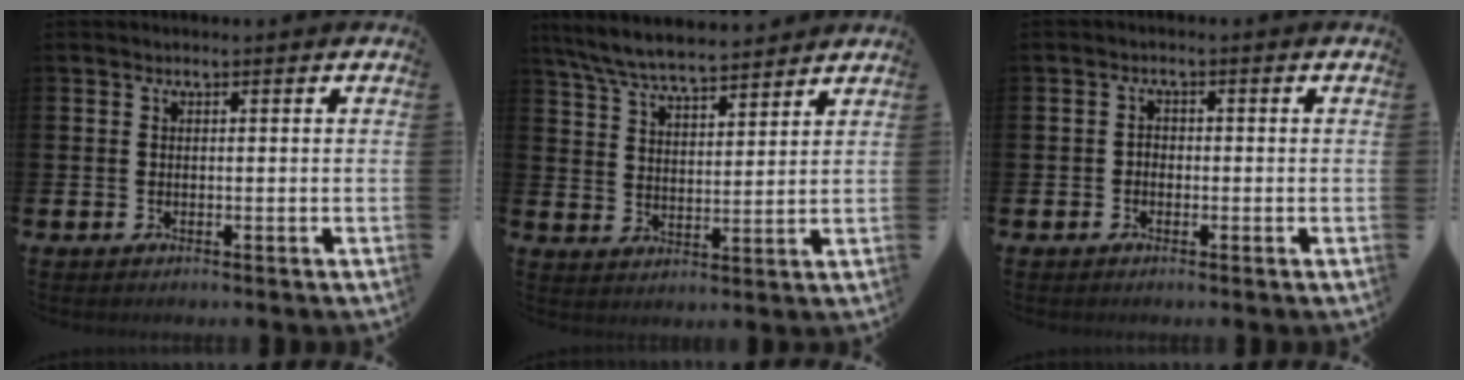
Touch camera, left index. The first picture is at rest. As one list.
[{"total": 6.9, "force": [6.6, 0.7, 1.8], "torque": [-0.063, -0.033, 0.120]}, {"total": 1.4, "force": [-0.7, 1.1, 0.5], "torque": [-0.002, 0.002, -0.019]}]